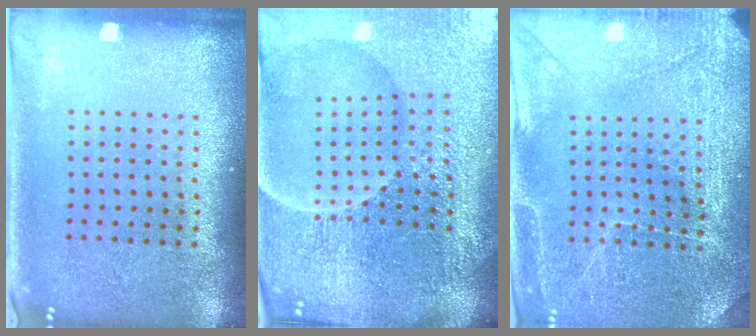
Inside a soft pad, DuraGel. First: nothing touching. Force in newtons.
{"total": 5.7, "press": 5.3, "slide": 2.0}
{"total": 2.9, "press": 2.9, "slide": 0.2}